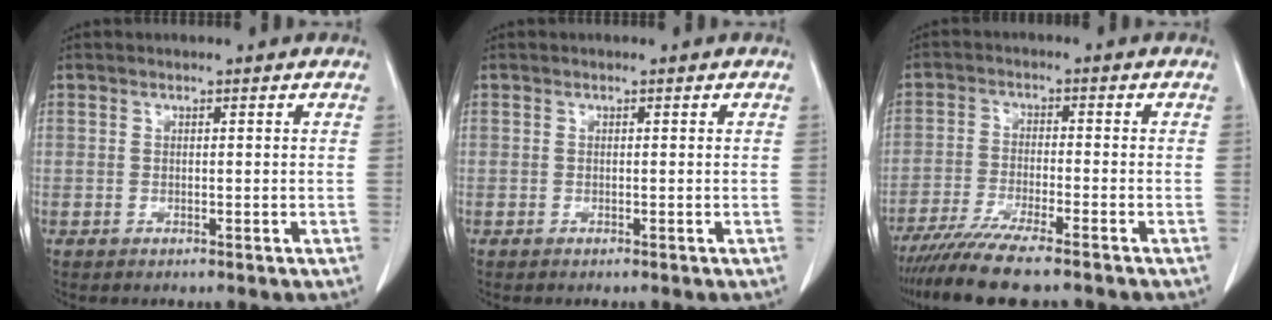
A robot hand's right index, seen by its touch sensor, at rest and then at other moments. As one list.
[{"total": 0.0}, {"total": 10.0, "force": [-8.2, 0.4, 5.7], "torque": [-0.091, -0.026, -0.136]}]